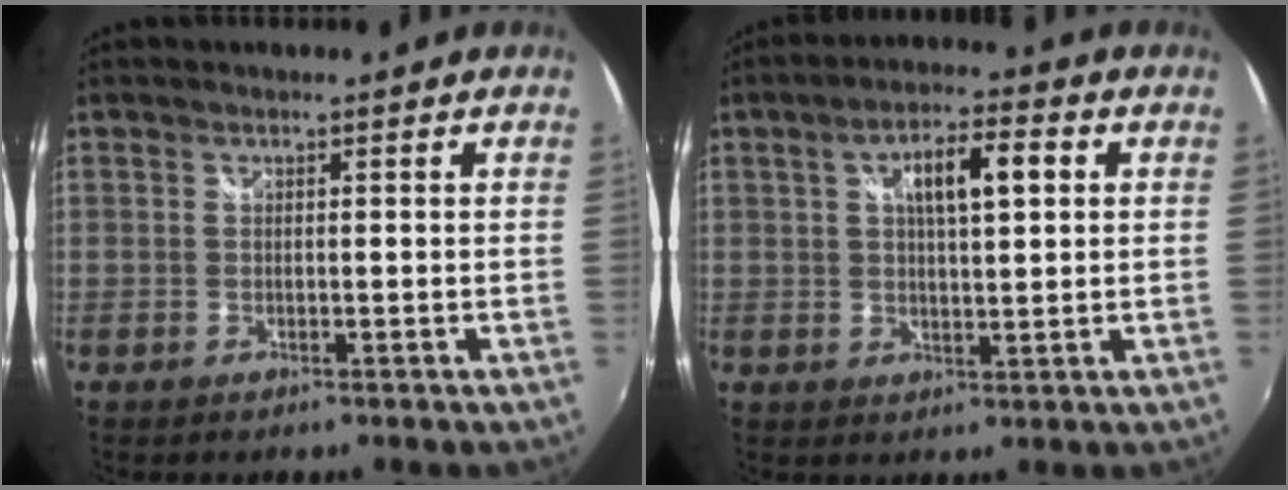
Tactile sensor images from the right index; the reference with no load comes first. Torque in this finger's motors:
{"motor_torque": [0.29, 0.12, 0.39, 0.07]}